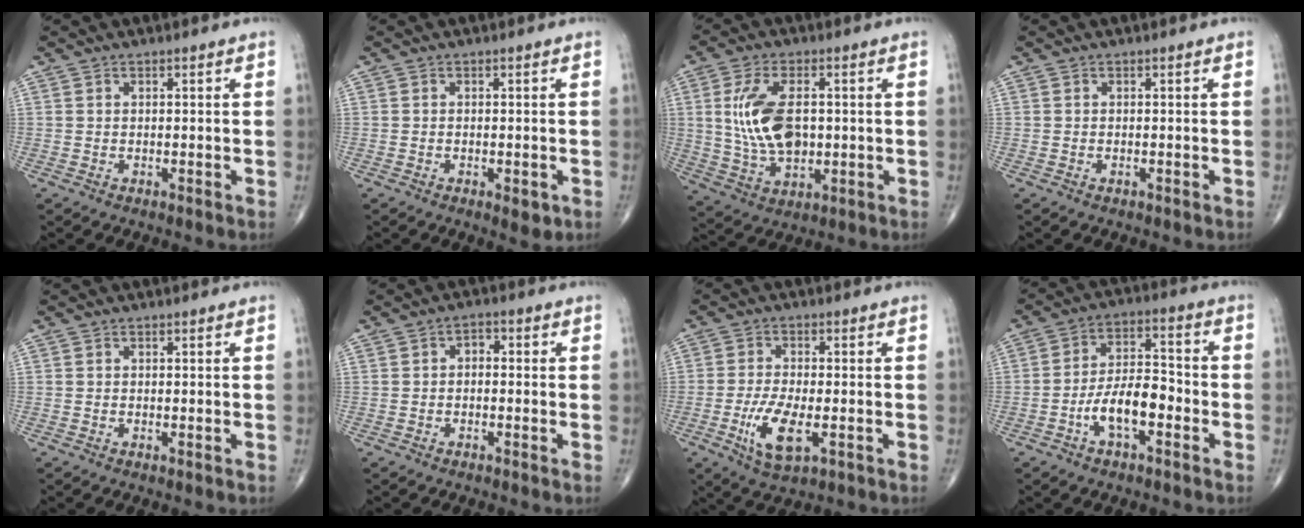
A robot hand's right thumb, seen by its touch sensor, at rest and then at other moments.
{"total": 2.6, "force": [-1.0, 1.0, 2.1], "torque": [-0.022, -0.003, -0.010]}
{"total": 12.5, "force": [1.2, 7.0, 10.3], "torque": [-0.195, -0.004, 0.031]}
{"total": 0.0}
{"total": 0.0}
{"total": 2.4, "force": [-0.1, 1.6, 1.8], "torque": [-0.015, 0.011, -0.011]}
{"total": 8.1, "force": [-2.7, 3.0, 7.0], "torque": [-0.140, -0.006, -0.044]}
{"total": 9.9, "force": [-3.8, 4.4, 8.0], "torque": [-0.133, 0.038, -0.072]}